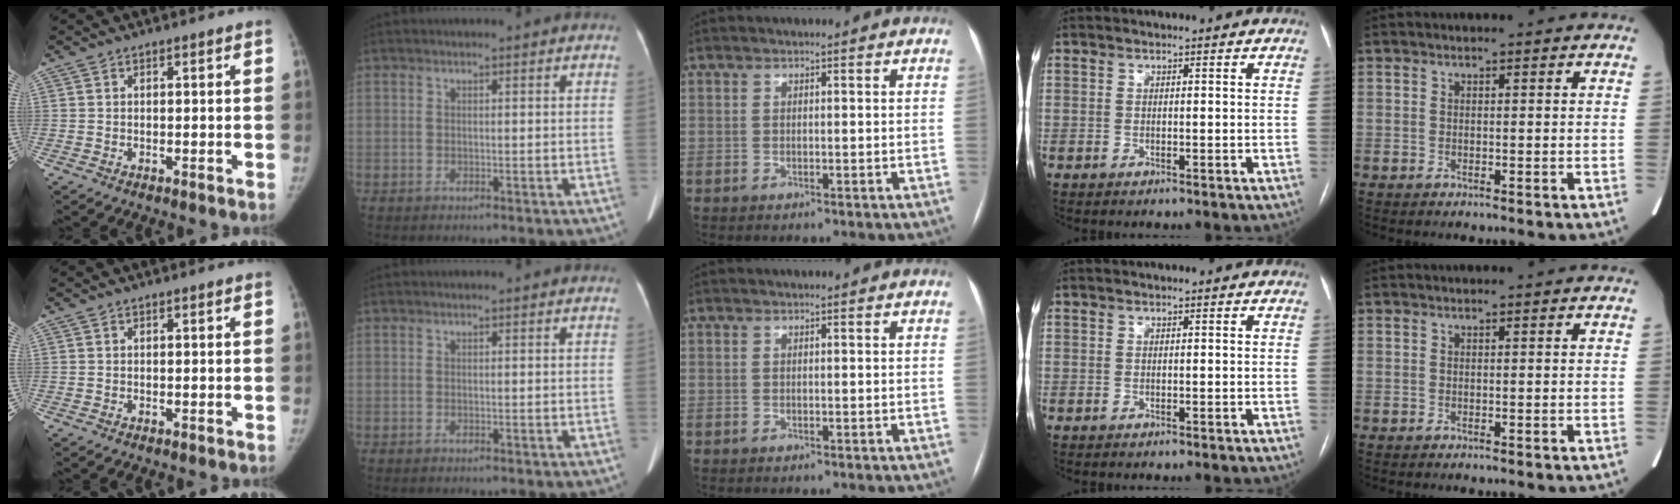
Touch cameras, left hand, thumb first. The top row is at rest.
{}